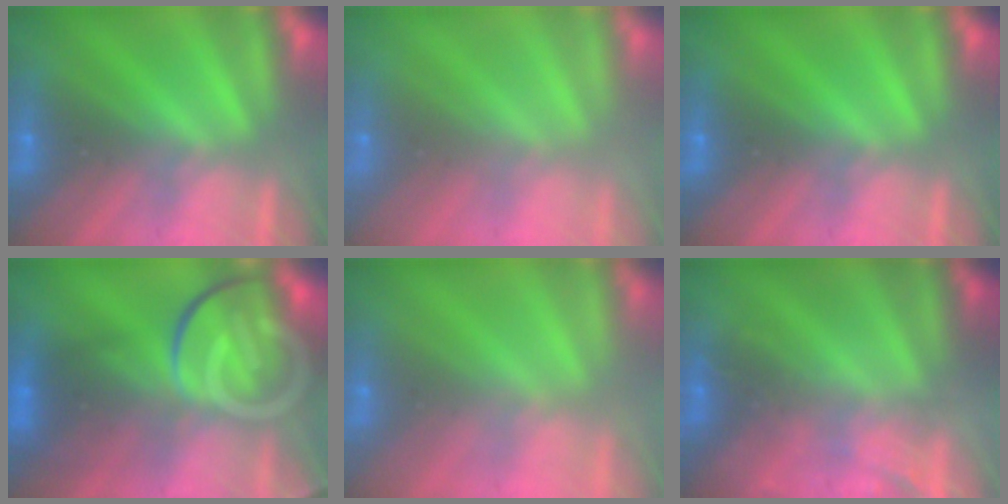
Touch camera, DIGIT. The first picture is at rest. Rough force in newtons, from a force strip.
{"total": 7.5}
{"total": 0.0}
{"total": 8.1}
{"total": 2.8}
{"total": 2.2}